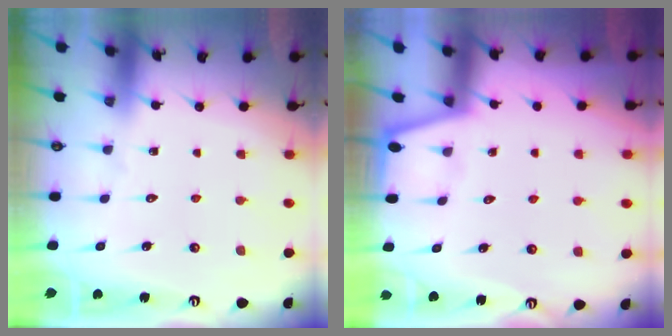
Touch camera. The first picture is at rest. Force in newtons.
{"total": 1.1, "press": 1.1, "slide": 0.1}